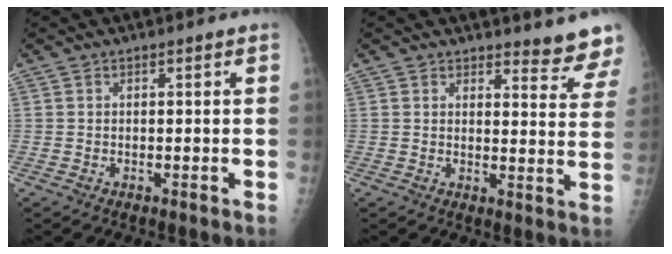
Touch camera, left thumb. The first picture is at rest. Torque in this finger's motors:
{"motor_torque": [0.72, 0.15, 0.12, -0.28, 0.01]}